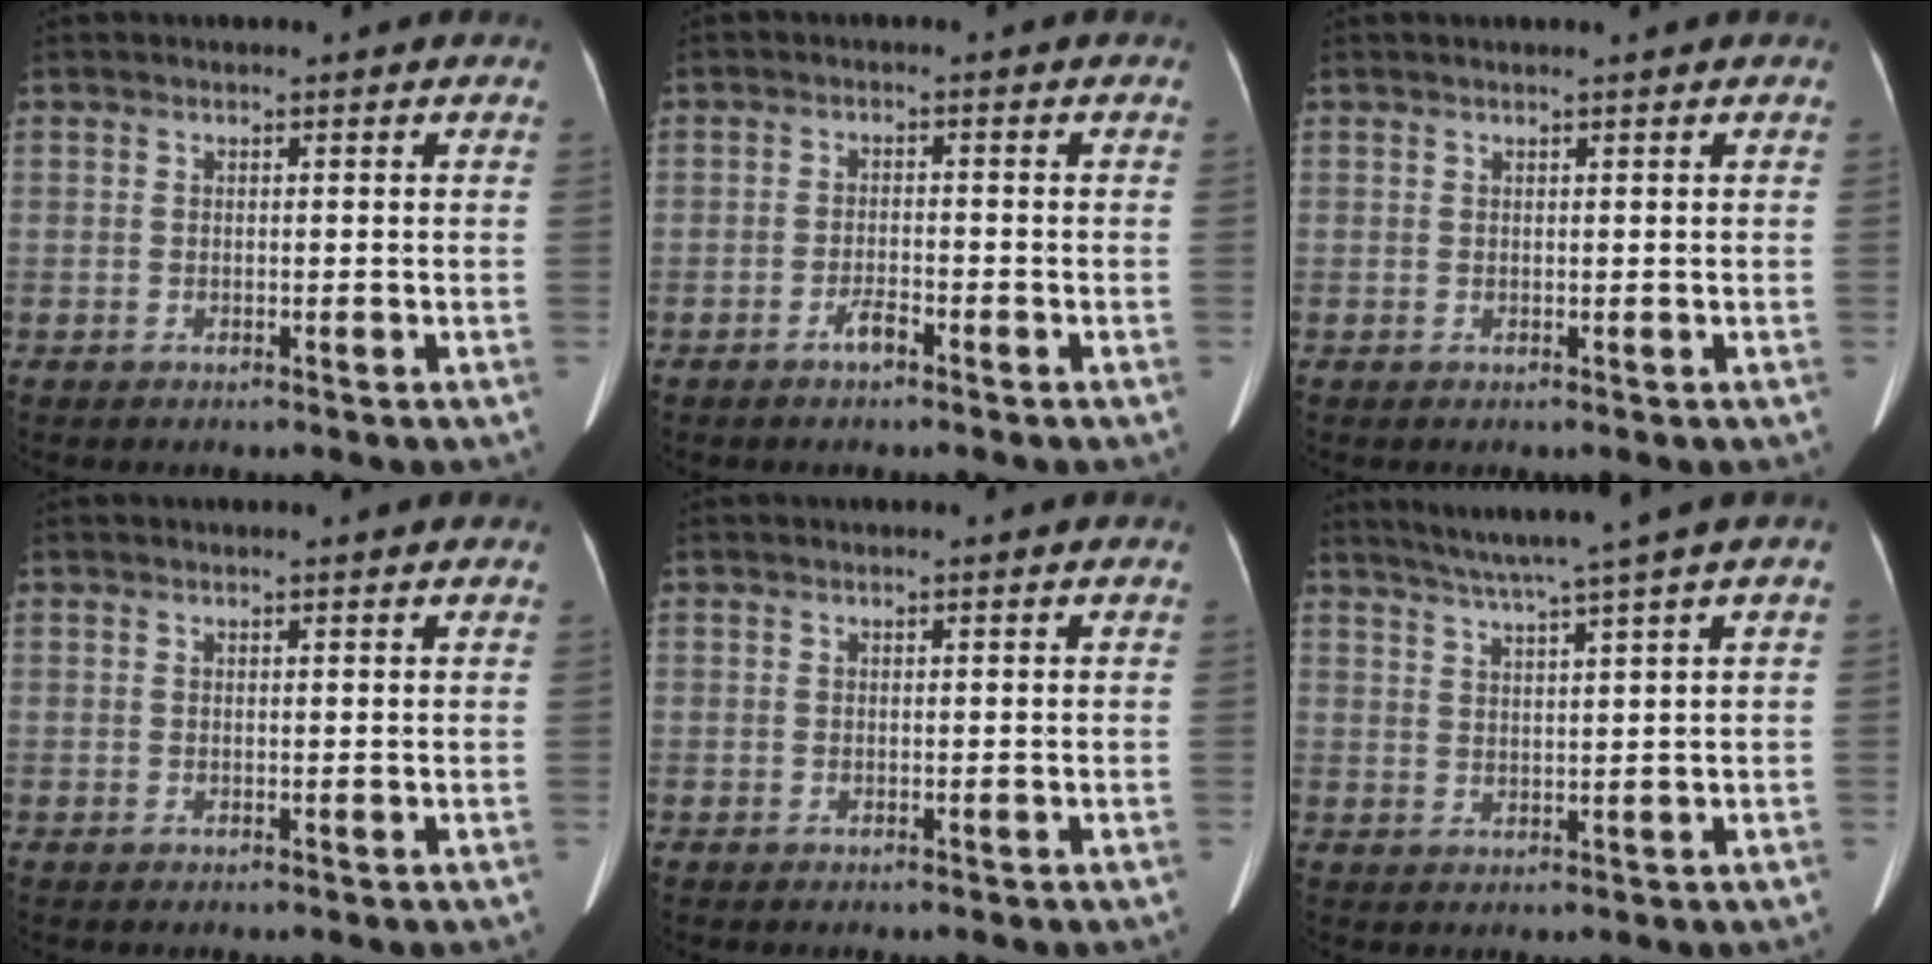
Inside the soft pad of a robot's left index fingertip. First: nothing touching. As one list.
[{"total": 2.1, "force": [-1.8, 0.4, 1.1], "torque": [-0.025, -0.005, -0.033]}, {"total": 0.5, "force": [-0.5, -0.2, 0.0], "torque": [-0.002, 0.007, 0.003]}, {"total": 1.3, "force": [1.2, -0.1, 0.5], "torque": [-0.008, 0.007, 0.014]}, {"total": 1.0, "force": [-1.0, -0.1, -0.3], "torque": [0.004, 0.000, -0.007]}, {"total": 6.5, "force": [4.5, -1.9, 4.2], "torque": [-0.071, 0.007, 0.076]}]